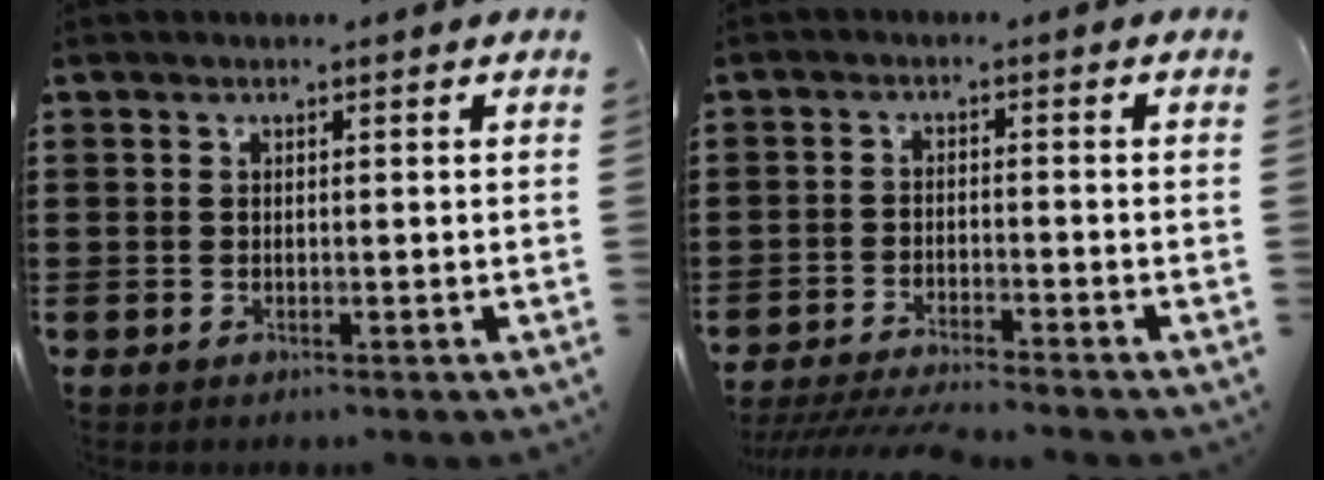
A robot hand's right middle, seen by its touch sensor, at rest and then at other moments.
{"total": 4.1, "force": [-3.9, 0.0, 1.1], "torque": [-0.025, -0.008, -0.081]}